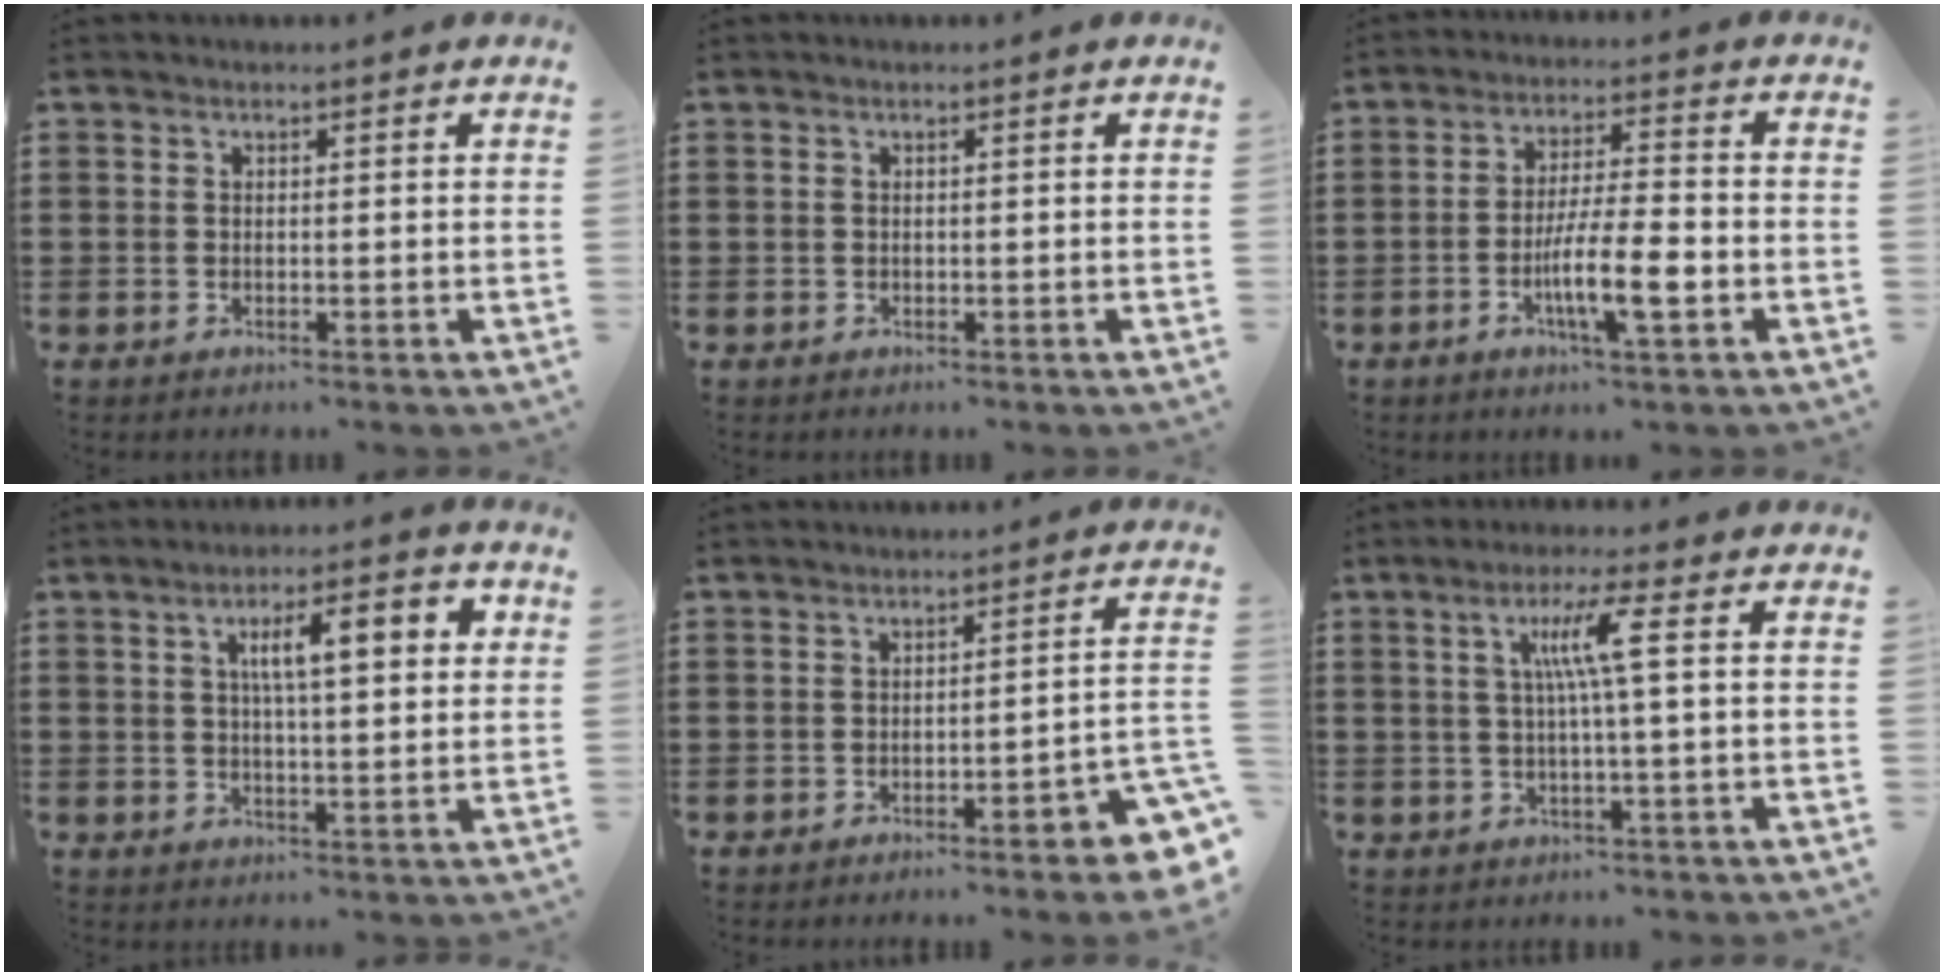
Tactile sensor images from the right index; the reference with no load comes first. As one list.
[{"total": 0.0}, {"total": 8.7, "force": [-2.9, 1.3, 8.1], "torque": [-0.157, -0.011, -0.056]}, {"total": 7.7, "force": [2.2, 2.2, 7.1], "torque": [-0.134, 0.006, 0.031]}, {"total": 4.3, "force": [-2.7, 0.4, 3.3], "torque": [-0.056, -0.008, -0.049]}, {"total": 6.5, "force": [1.3, -0.5, 6.3], "torque": [-0.124, -0.001, 0.013]}]